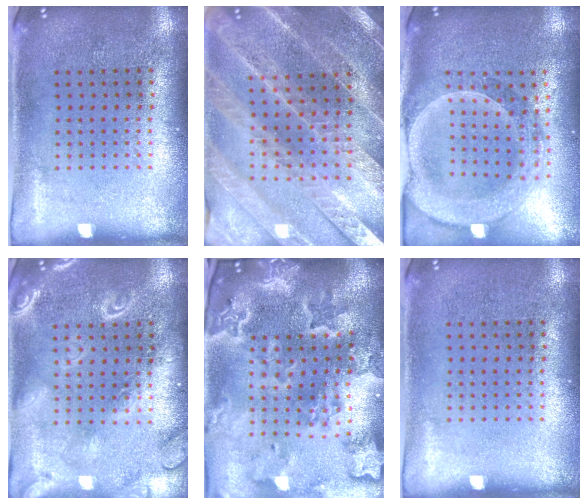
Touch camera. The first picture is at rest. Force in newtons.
{"total": 2.8, "press": 2.8, "slide": 0.5}
{"total": 2.7, "press": 2.4, "slide": 1.1}
{"total": 3.9, "press": 3.9, "slide": 0.5}
{"total": 4.6, "press": 3.7, "slide": 2.7}
{"total": 0.0}